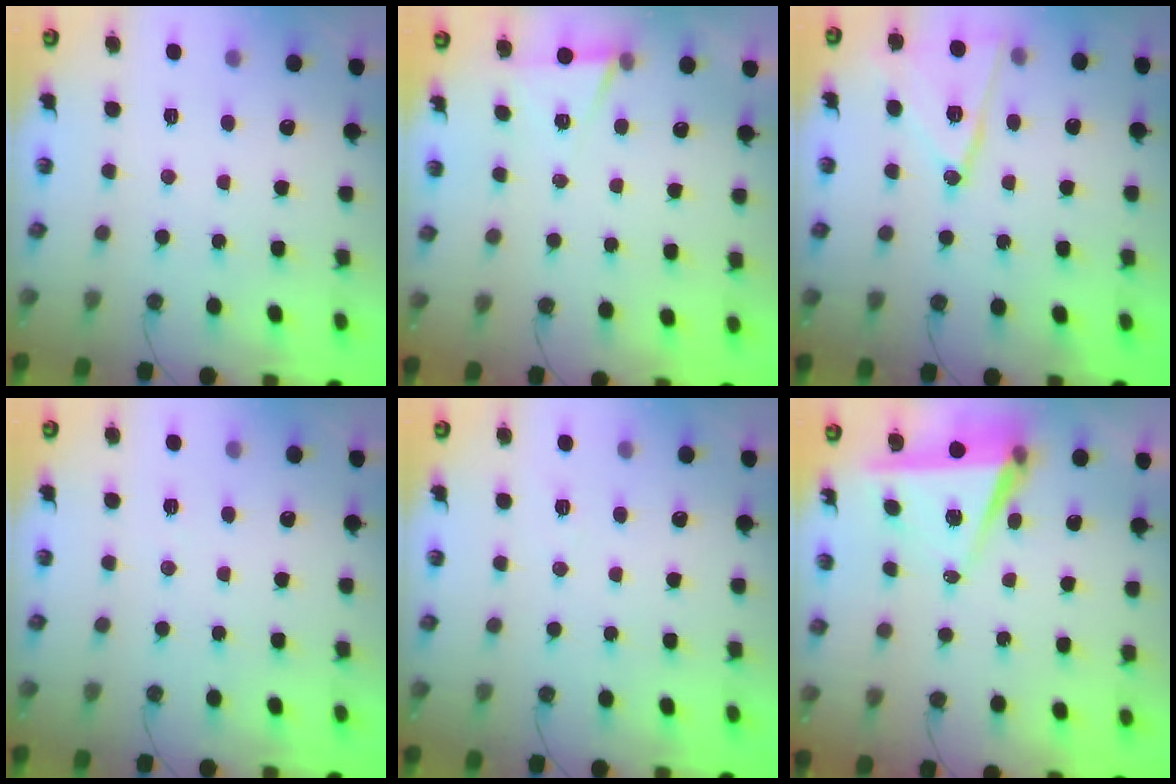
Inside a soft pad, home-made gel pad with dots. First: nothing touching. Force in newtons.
{"total": 5.5, "press": 3.2, "slide": 4.5}
{"total": 14.0, "press": 13.9, "slide": 1.4}
{"total": 4.8, "press": 2.1, "slide": 4.4}
{"total": 5.9, "press": 3.8, "slide": 4.5}
{"total": 5.9, "press": 4.2, "slide": 4.1}